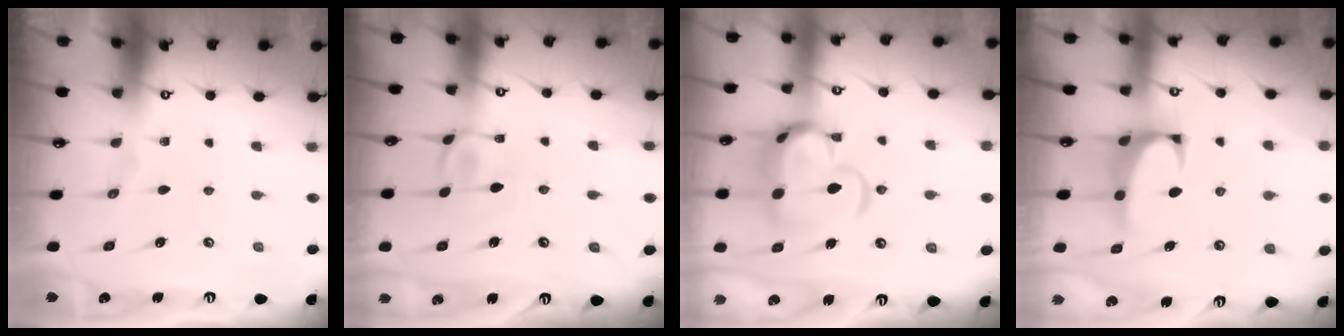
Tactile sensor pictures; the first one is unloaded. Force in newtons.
{"total": 3.7, "press": 3.7, "slide": 0.0}
{"total": 8.7, "press": 8.6, "slide": 1.3}
{"total": 1.5, "press": 1.3, "slide": 0.8}